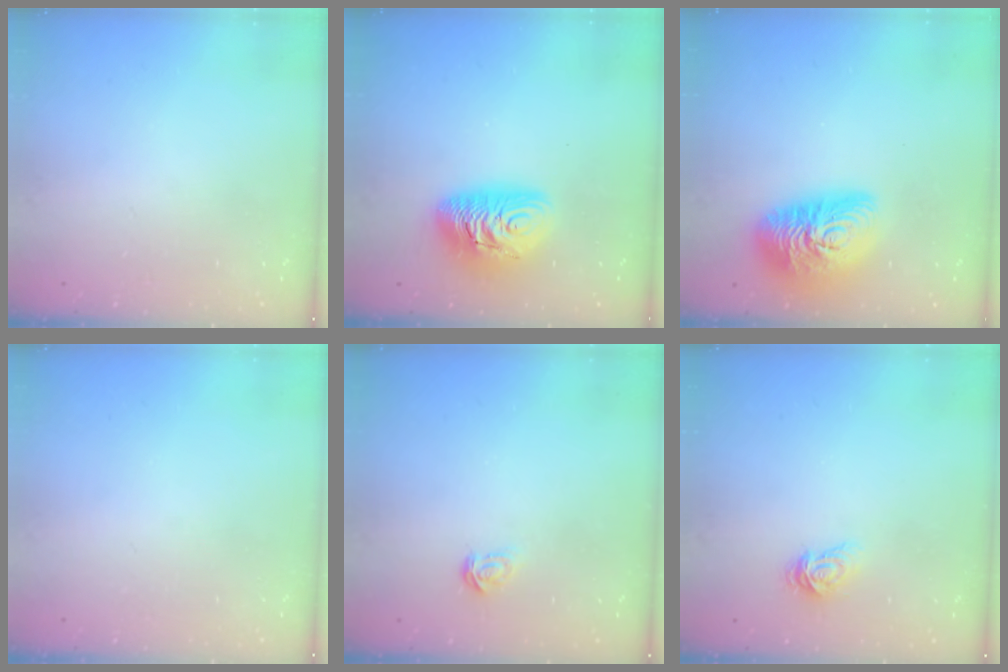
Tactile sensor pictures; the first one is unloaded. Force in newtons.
{"total": 12.0, "press": 11.9, "slide": 1.2}
{"total": 16.9, "press": 16.8, "slide": 1.2}
{"total": 0.0}
{"total": 1.8, "press": 1.7, "slide": 0.2}
{"total": 3.7, "press": 3.7, "slide": 0.4}